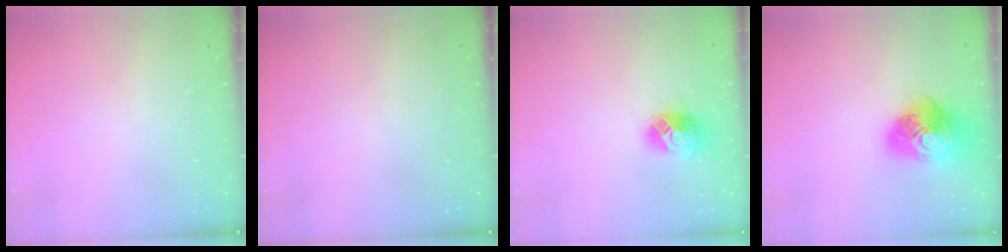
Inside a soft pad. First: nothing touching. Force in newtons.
{"total": 0.0}
{"total": 12.4, "press": 12.4, "slide": 1.0}
{"total": 18.8, "press": 18.6, "slide": 2.1}